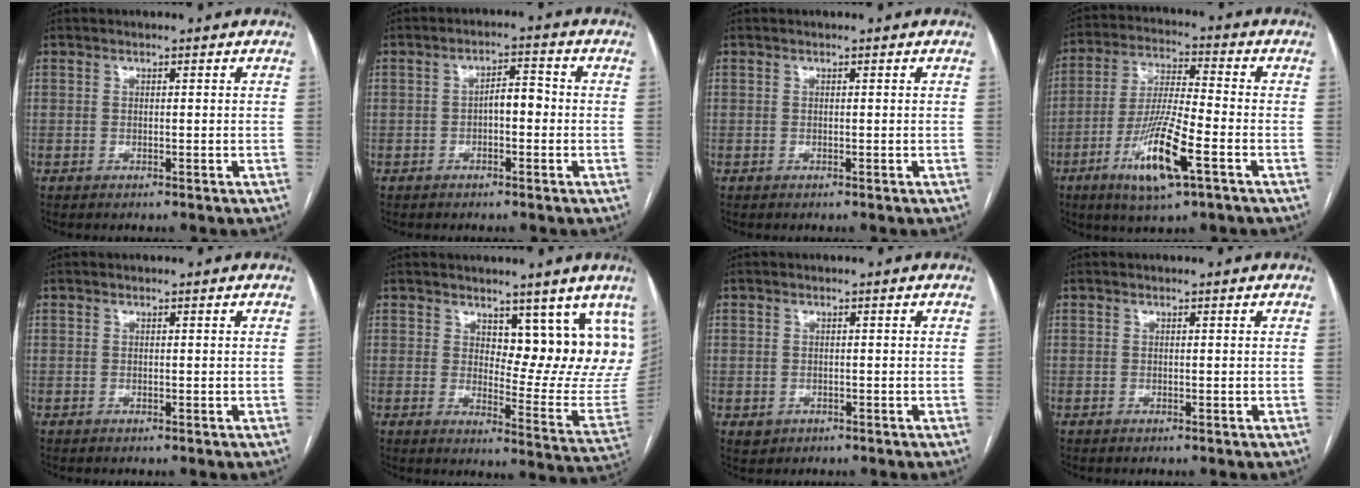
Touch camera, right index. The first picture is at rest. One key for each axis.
{"total": 3.7, "fx": -0.6, "fy": 1.5, "fz": 3.3, "tx": -0.050, "ty": 0.017, "tz": -0.010}
{"total": 0.0}
{"total": 12.9, "fx": -5.6, "fy": 1.5, "fz": 11.5, "tx": -0.226, "ty": -0.018, "tz": -0.102}
{"total": 0.0}
{"total": 13.1, "fx": 8.9, "fy": 4.7, "fz": 8.4, "tx": -0.082, "ty": -0.032, "tz": 0.106}
{"total": 2.1, "fx": -0.6, "fy": 2.0, "fz": 0.3, "tx": 0.002, "ty": 0.006, "tz": -0.003}
{"total": 0.0}